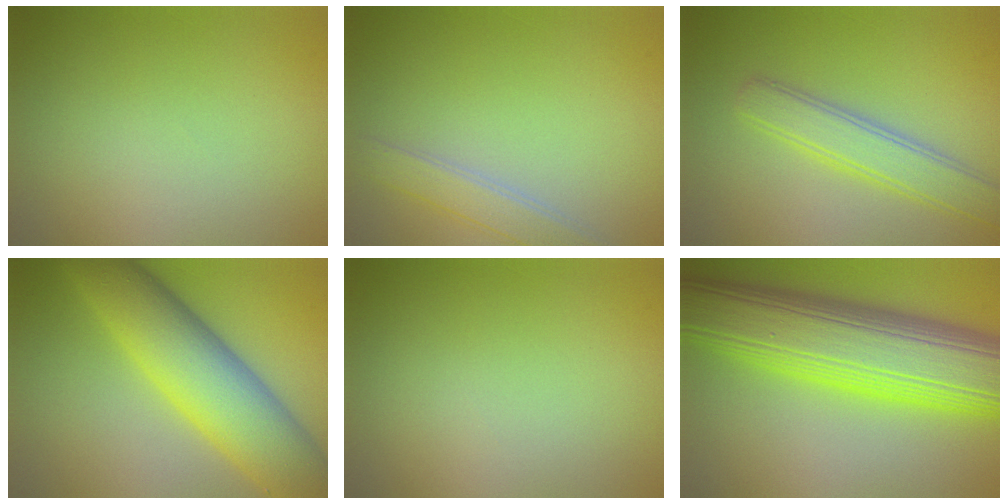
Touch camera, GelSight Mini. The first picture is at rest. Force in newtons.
{"total": 2.7, "press": 2.7, "slide": 0.1}
{"total": 3.9, "press": 3.9, "slide": 0.2}
{"total": 10.2, "press": 10.2, "slide": 0.3}
{"total": 0.0}
{"total": 13.8, "press": 13.8, "slide": 0.1}